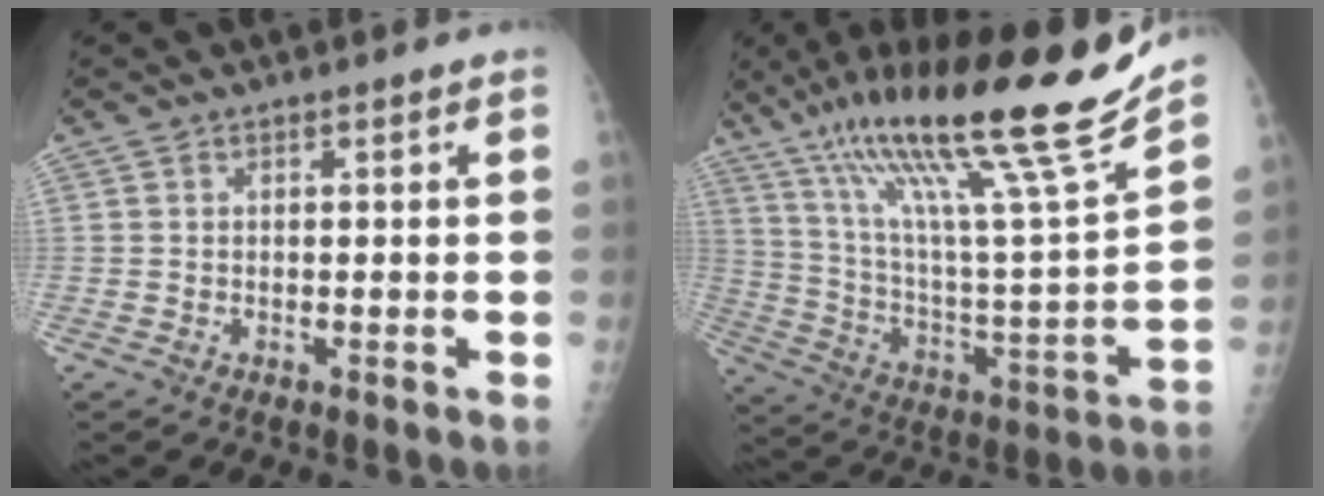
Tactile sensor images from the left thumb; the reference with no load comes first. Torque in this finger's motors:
{"motor_torque": [0.50, 0.20, 1.48, -1.30, 0.45]}